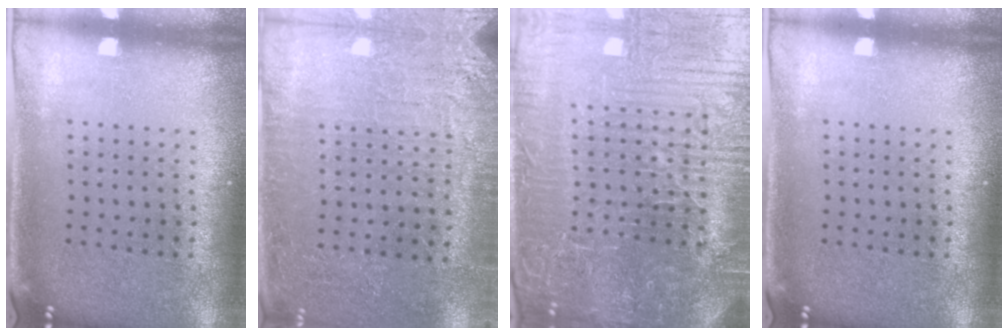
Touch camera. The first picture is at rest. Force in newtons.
{"total": 2.8, "press": 2.8, "slide": 0.3}
{"total": 7.2, "press": 6.4, "slide": 3.3}
{"total": 0.0}